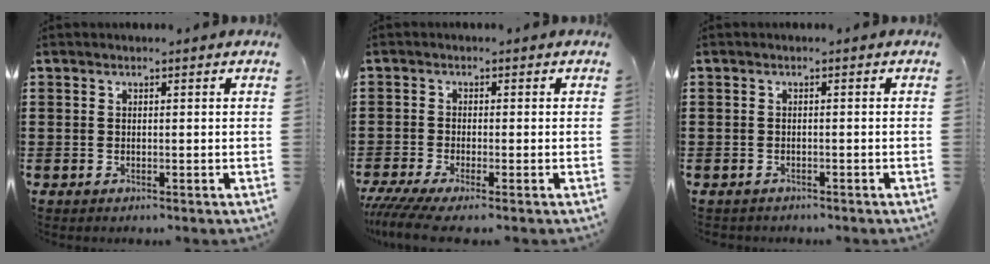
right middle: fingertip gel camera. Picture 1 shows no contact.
{"total": 3.0, "force": [-2.3, 0.1, 1.9], "torque": [-0.048, -0.015, -0.049]}
{"total": 0.7, "force": [-0.7, 0.2, 0.0], "torque": [-0.002, 0.002, -0.016]}